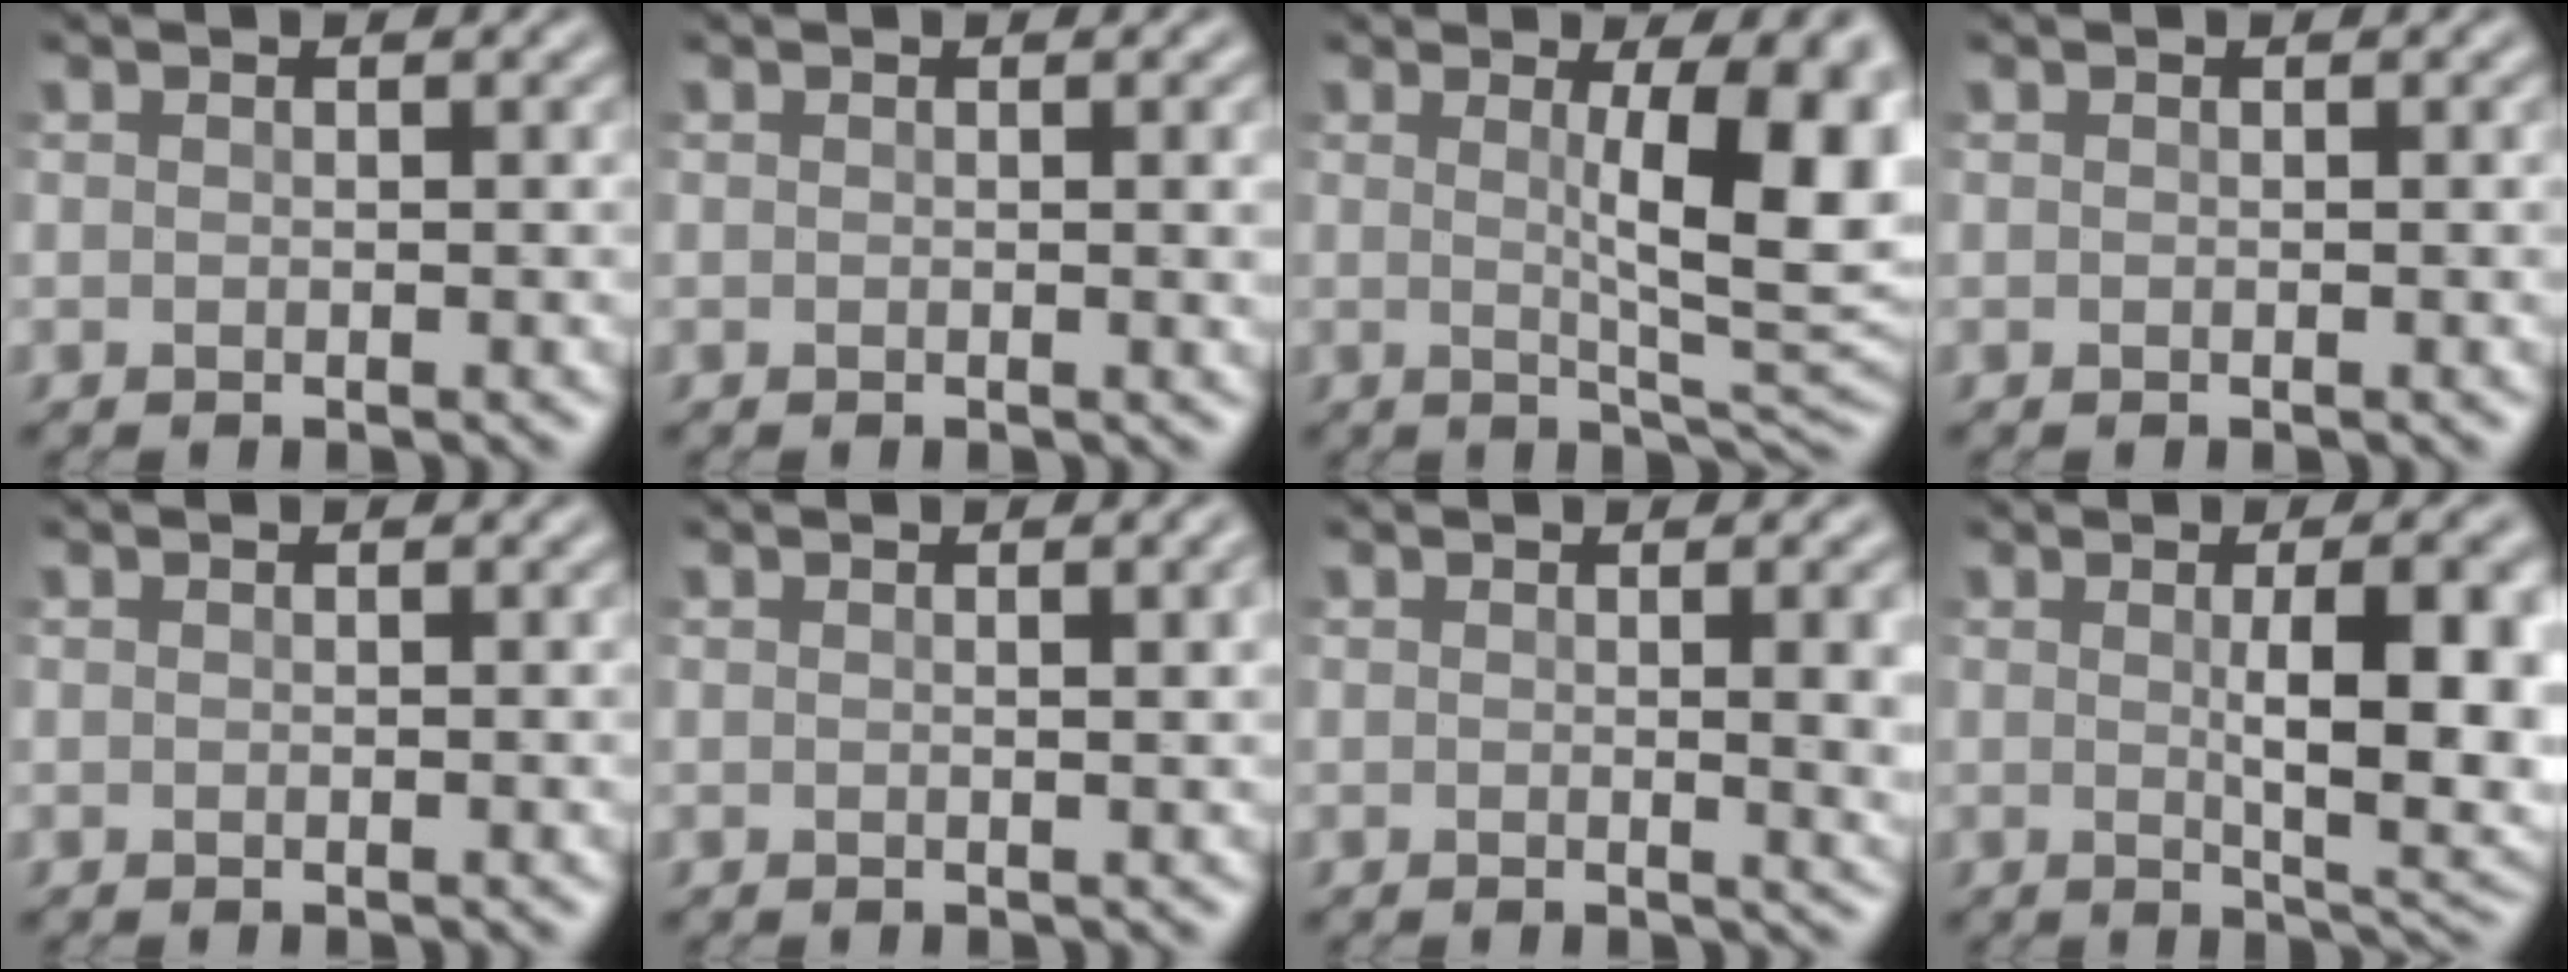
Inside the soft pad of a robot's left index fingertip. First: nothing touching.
{"total": 1.8, "force": [0.3, 0.6, 1.7], "torque": [-0.013, 0.005, 0.004]}
{"total": 9.8, "force": [1.3, 2.3, 9.4], "torque": [-0.108, -0.001, 0.027]}
{"total": 0.0}
{"total": 0.0}
{"total": 3.7, "force": [1.2, 1.7, 3.1], "torque": [-0.013, 0.022, -0.006]}
{"total": 4.7, "force": [0.4, 1.6, 4.4], "torque": [-0.033, 0.011, 0.011]}
{"total": 9.0, "force": [0.3, 2.5, 8.7], "torque": [-0.106, 0.005, 0.017]}